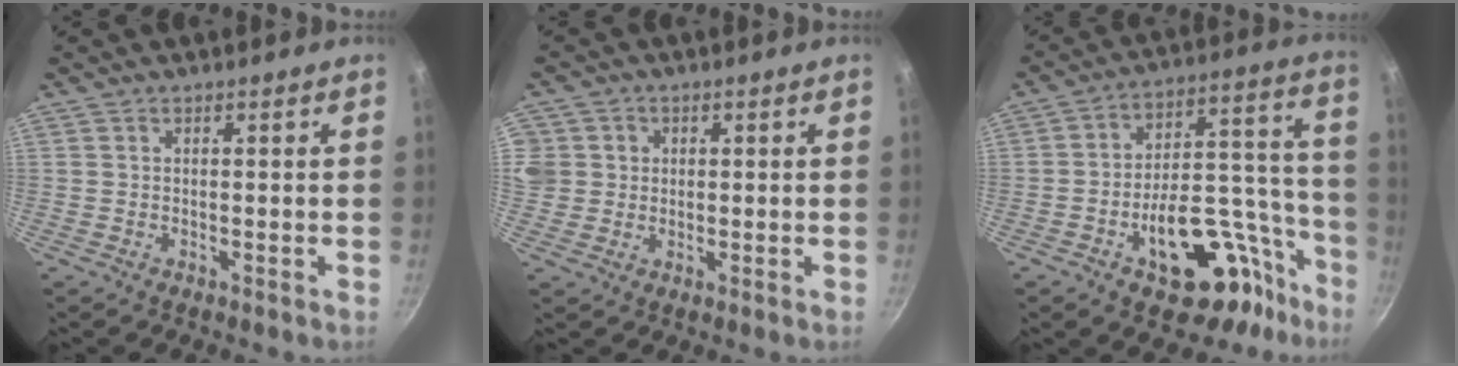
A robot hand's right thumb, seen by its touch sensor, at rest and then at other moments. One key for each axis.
{"total": 7.8, "fx": 1.4, "fy": 7.4, "fz": 1.9, "tx": -0.029, "ty": 0.019, "tz": 0.034}
{"total": 20.6, "fx": -10.9, "fy": 9.8, "fz": 14.5, "tx": -0.151, "ty": 0.104, "tz": -0.151}